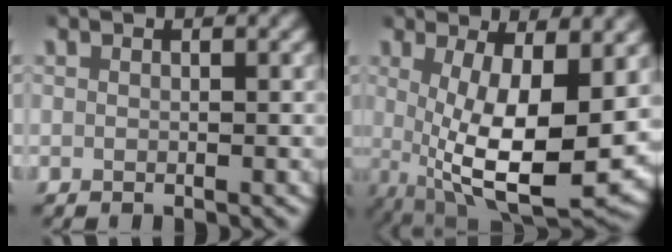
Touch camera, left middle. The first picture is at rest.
{"total": 11.2, "force": [-0.5, 4.5, 10.2], "torque": [-0.169, -0.041, 0.015]}